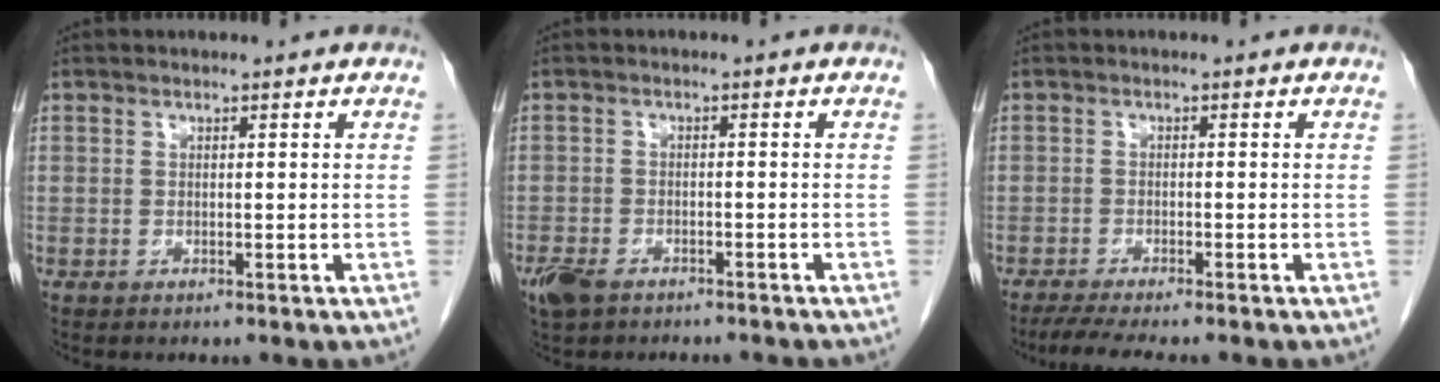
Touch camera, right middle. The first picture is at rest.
{"total": 6.2, "force": [-4.8, 2.6, 2.9], "torque": [-0.054, -0.006, -0.073]}
{"total": 5.9, "force": [-4.9, 0.2, 3.2], "torque": [-0.049, -0.015, -0.080]}